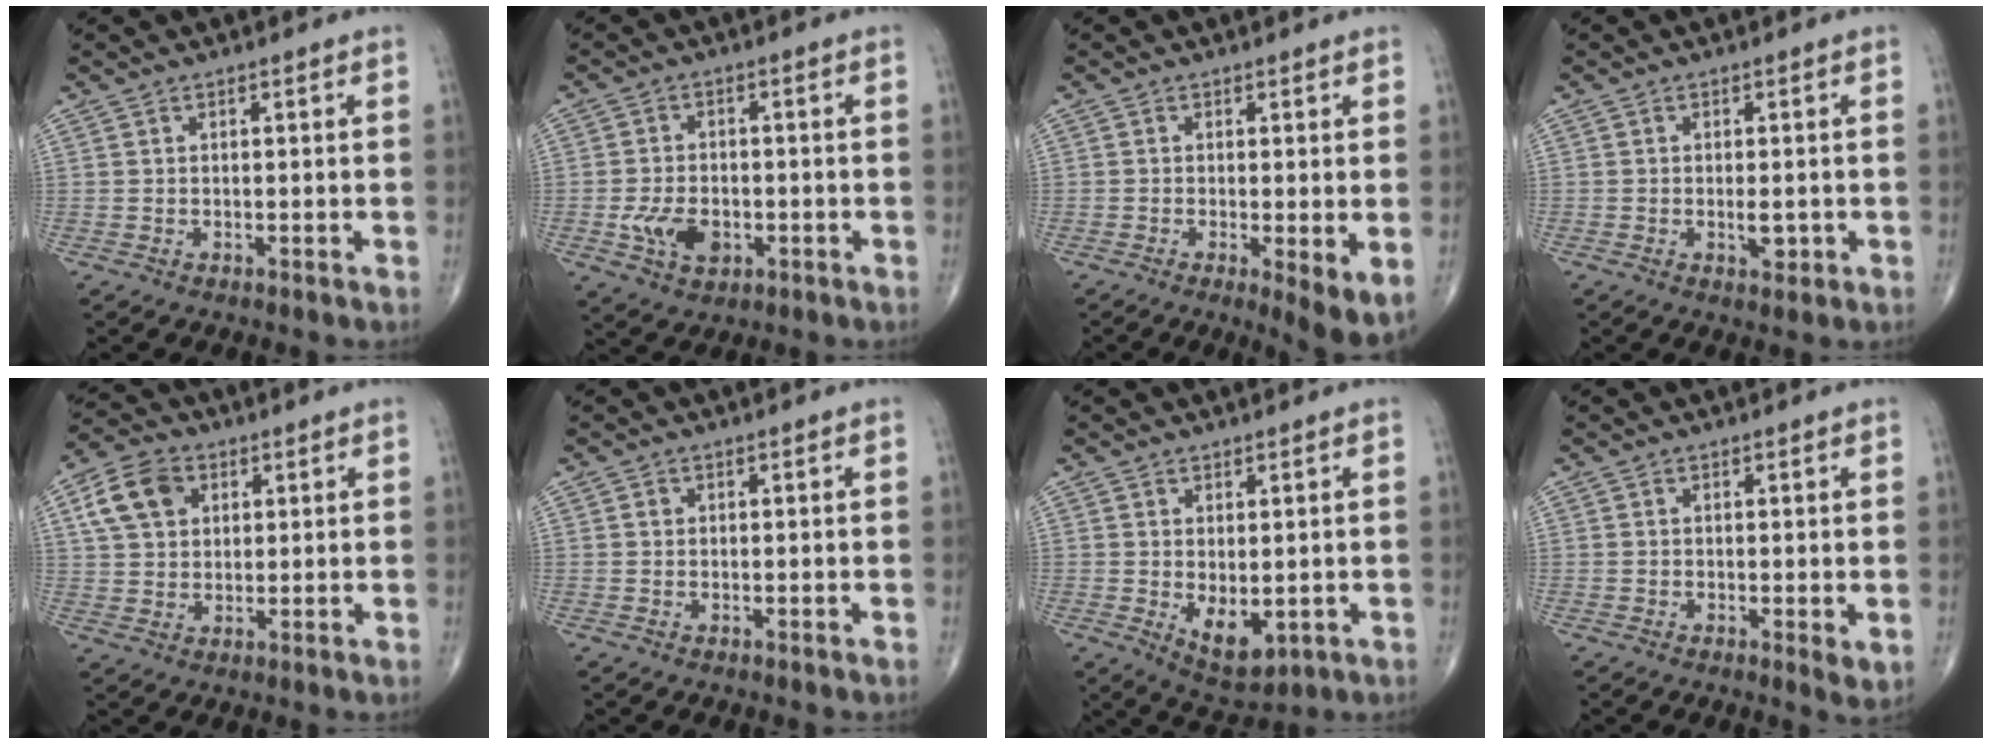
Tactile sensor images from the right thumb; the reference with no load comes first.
{"total": 7.3, "force": [-2.0, 4.8, 5.1], "torque": [-0.085, 0.003, -0.032]}
{"total": 5.9, "force": [-1.1, 1.4, 5.7], "torque": [-0.092, -0.020, -0.019]}
{"total": 2.6, "force": [-0.6, 1.2, 2.2], "torque": [-0.029, -0.002, -0.006]}
{"total": 9.5, "force": [3.3, 6.9, 5.5], "torque": [-0.087, 0.003, 0.057]}
{"total": 0.7, "force": [0.1, 0.6, 0.2], "torque": [0.000, 0.001, 0.001]}
{"total": 6.9, "force": [-1.0, 3.7, 5.7], "torque": [-0.075, -0.014, 0.001]}
{"total": 2.4, "force": [-0.1, 0.7, 2.3], "torque": [-0.036, -0.010, -0.005]}